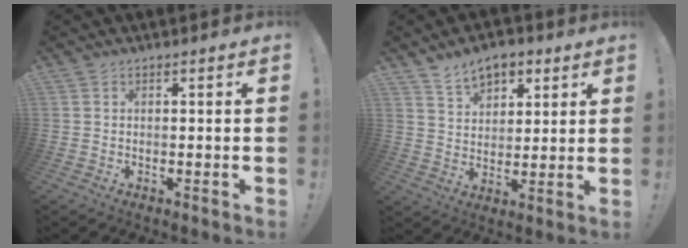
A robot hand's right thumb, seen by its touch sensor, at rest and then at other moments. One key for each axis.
{"total": 9.0, "fx": 5.9, "fy": 5.6, "fz": 3.8, "tx": -0.057, "ty": -0.029, "tz": 0.112}